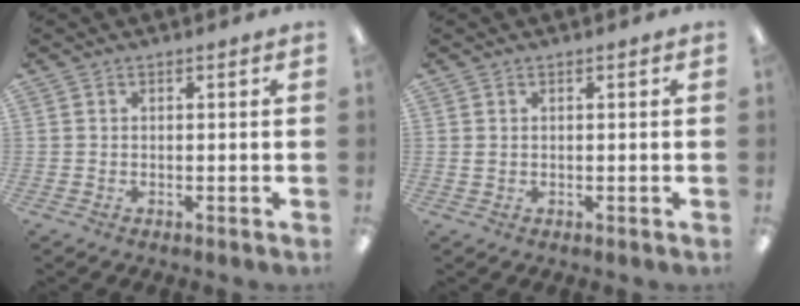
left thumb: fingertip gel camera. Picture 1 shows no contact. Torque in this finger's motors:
{"motor_torque": [-0.18, 0.15, -0.26, 0.12, 0.01]}